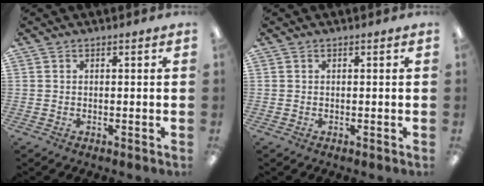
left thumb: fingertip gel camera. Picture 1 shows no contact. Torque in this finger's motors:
{"motor_torque": [0.00, 0.00, -0.05, 0.05, 0.00]}